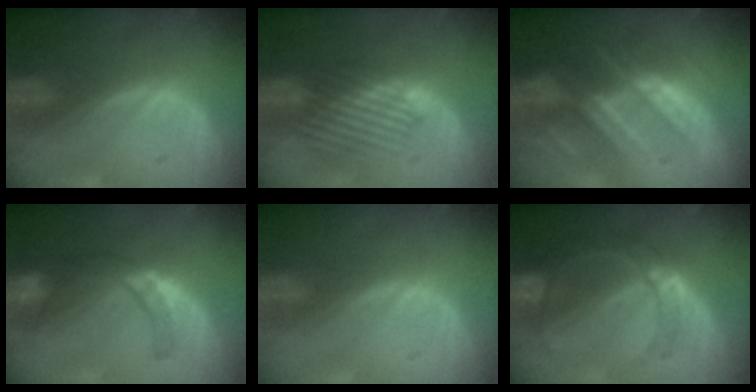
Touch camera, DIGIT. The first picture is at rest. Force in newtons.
{"total": 5.9, "press": 5.7, "slide": 1.6}
{"total": 8.8, "press": 7.8, "slide": 4.0}
{"total": 7.3, "press": 6.8, "slide": 2.7}
{"total": 0.0}
{"total": 7.2, "press": 6.5, "slide": 3.1}